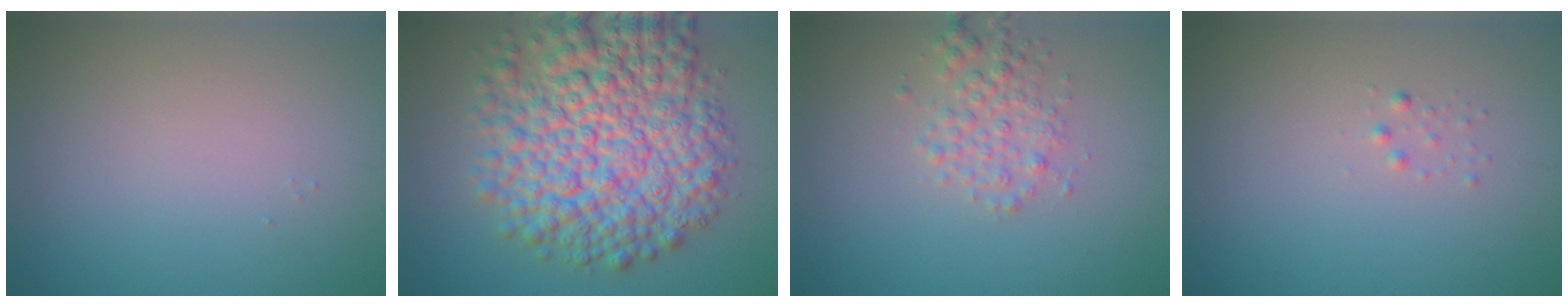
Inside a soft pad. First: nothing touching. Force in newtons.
{"total": 11.4, "press": 11.4, "slide": 0.3}
{"total": 2.4, "press": 2.4, "slide": 0.1}
{"total": 0.6, "press": 0.6, "slide": 0.0}